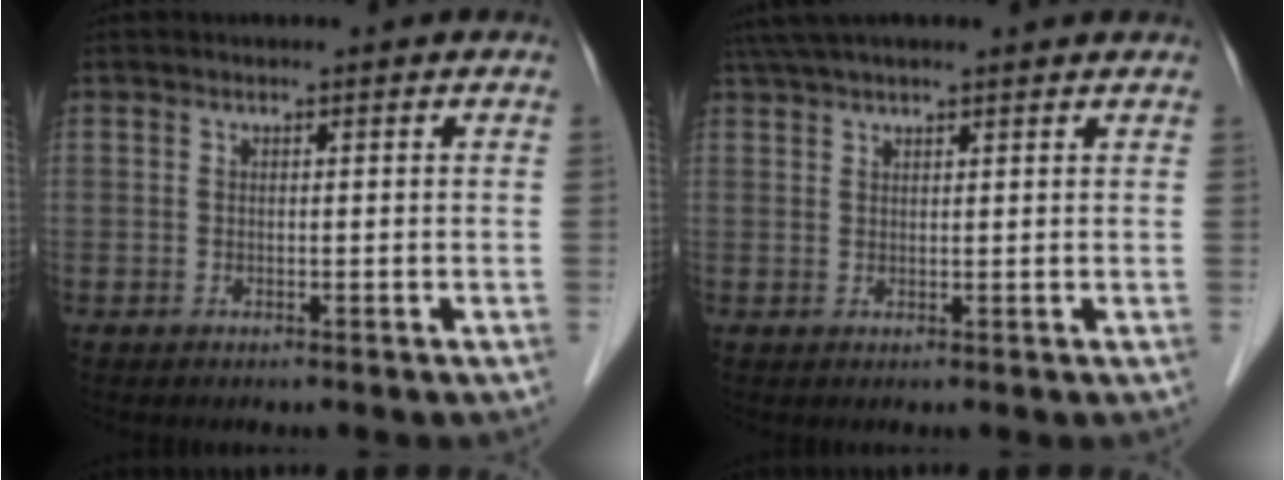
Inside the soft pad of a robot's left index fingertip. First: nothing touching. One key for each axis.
{"total": 9.8, "fx": 8.4, "fy": 1.2, "fz": 4.9, "tx": -0.084, "ty": 0.046, "tz": 0.122}